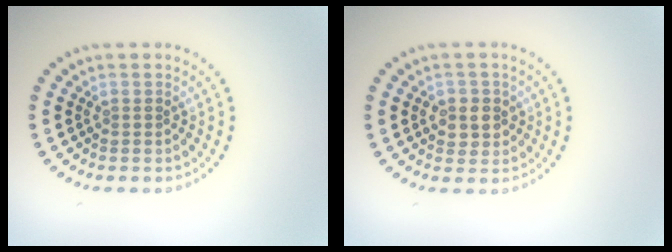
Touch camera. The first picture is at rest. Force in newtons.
{"total": 2.5, "press": 2.4, "slide": 0.7}